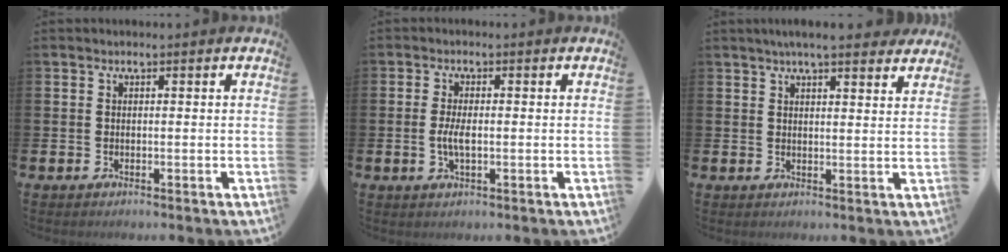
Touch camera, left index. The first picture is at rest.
{"total": 3.0, "force": [-0.3, 1.1, 2.8], "torque": [-0.047, -0.001, -0.008]}
{"total": 5.0, "force": [4.6, 0.2, 1.8], "torque": [-0.037, -0.017, 0.081]}